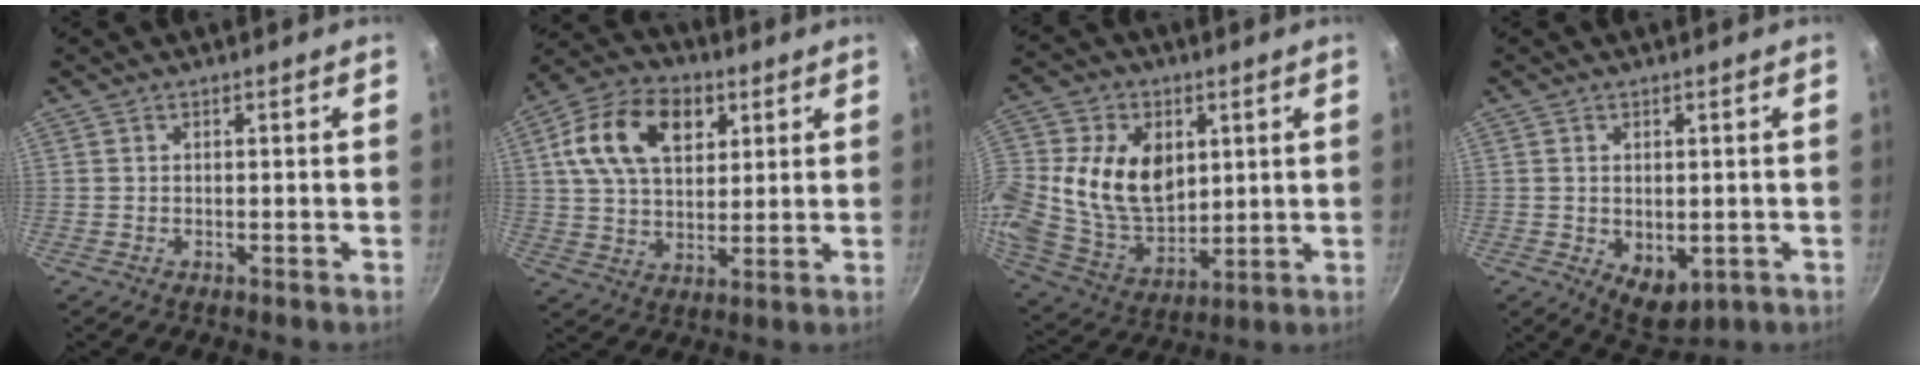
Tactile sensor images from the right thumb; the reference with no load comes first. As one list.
[{"total": 16.1, "force": [5.6, 10.5, 10.9], "torque": [-0.170, 0.001, 0.086]}, {"total": 18.5, "force": [3.4, 13.4, 12.3], "torque": [-0.221, -0.012, 0.068]}, {"total": 6.2, "force": [-0.9, 4.1, 4.6], "torque": [-0.052, -0.013, 0.000]}]